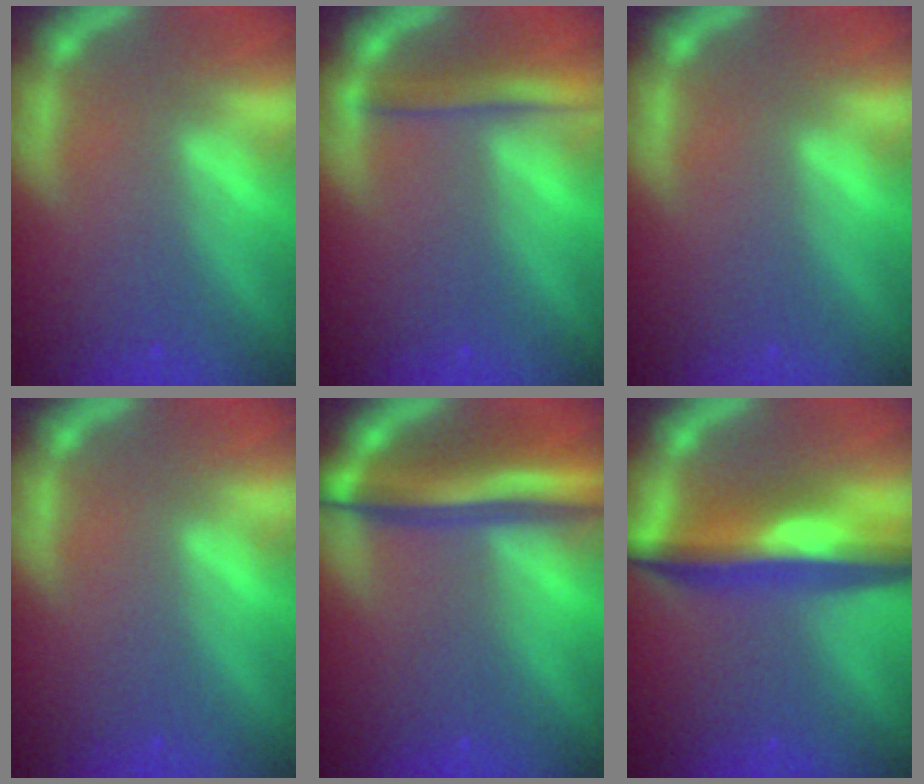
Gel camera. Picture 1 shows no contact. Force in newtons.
{"total": 2.9}
{"total": 0.0}
{"total": 0.0}
{"total": 7.6}
{"total": 8.1}